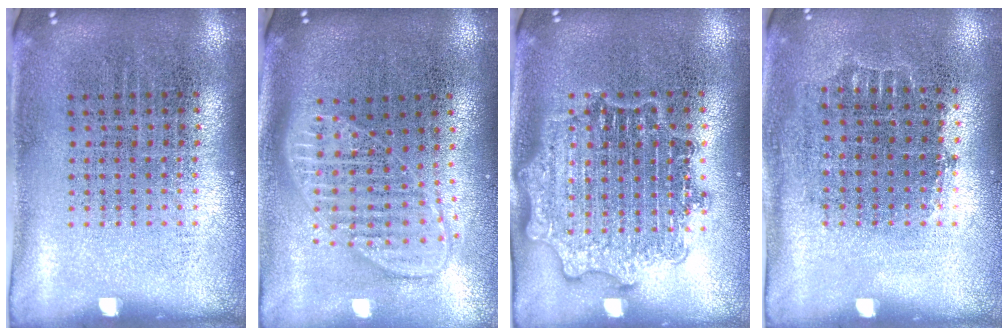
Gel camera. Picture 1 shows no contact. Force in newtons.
{"total": 1.9, "press": 1.6, "slide": 1.1}
{"total": 2.4, "press": 2.4, "slide": 0.3}
{"total": 0.6, "press": 0.6, "slide": 0.2}